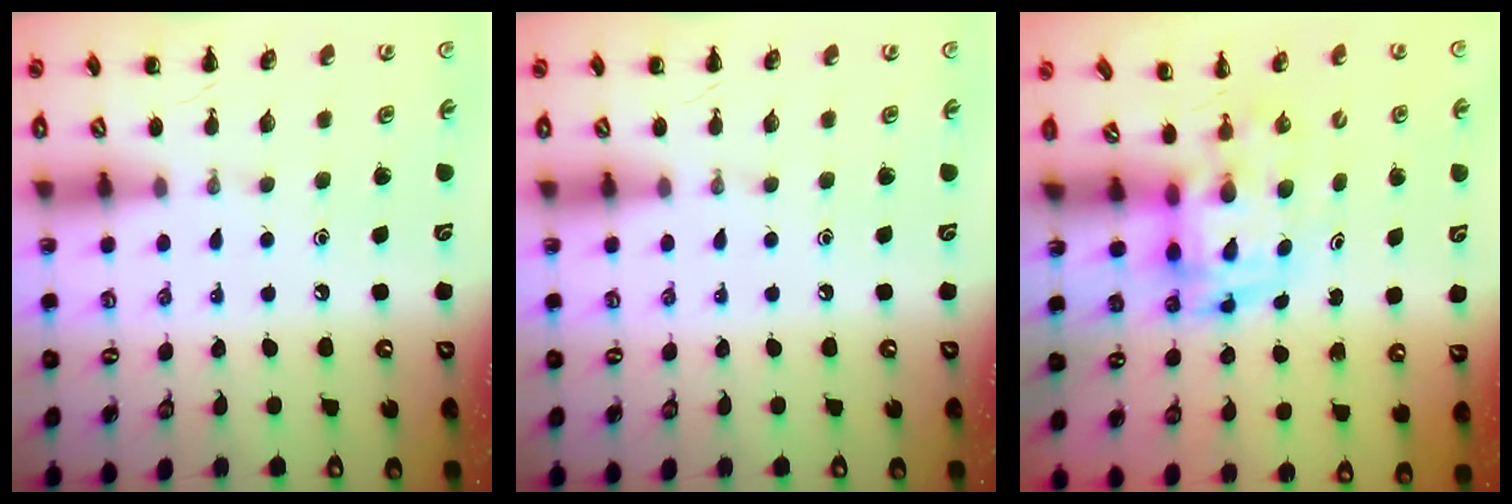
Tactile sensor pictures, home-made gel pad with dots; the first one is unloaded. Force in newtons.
{"total": 0.0}
{"total": 3.8, "press": 3.7, "slide": 0.7}